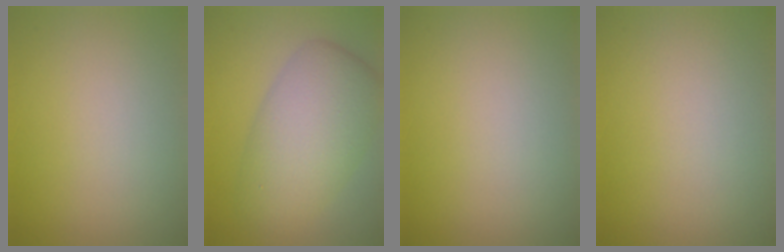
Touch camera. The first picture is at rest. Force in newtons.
{"total": 7.5, "press": 7.5, "slide": 0.2}
{"total": 0.0}
{"total": 0.0}